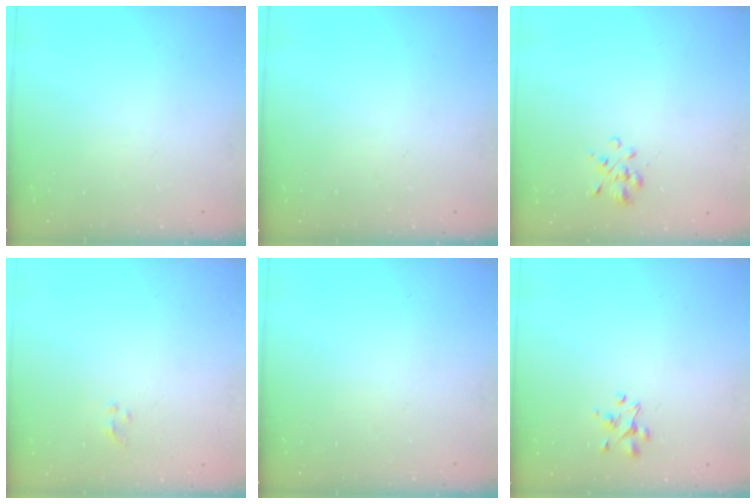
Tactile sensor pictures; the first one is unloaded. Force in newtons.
{"total": 0.0}
{"total": 1.9, "press": 1.7, "slide": 0.8}
{"total": 1.2, "press": 1.0, "slide": 0.6}
{"total": 0.0}
{"total": 3.0, "press": 2.9, "slide": 0.9}